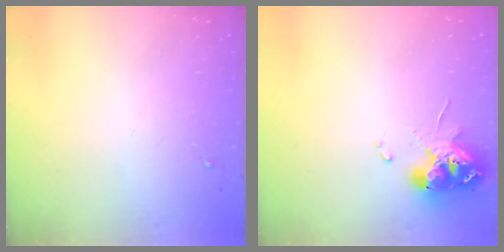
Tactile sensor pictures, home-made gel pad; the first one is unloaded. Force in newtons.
{"total": 11.1, "press": 11.0, "slide": 1.2}